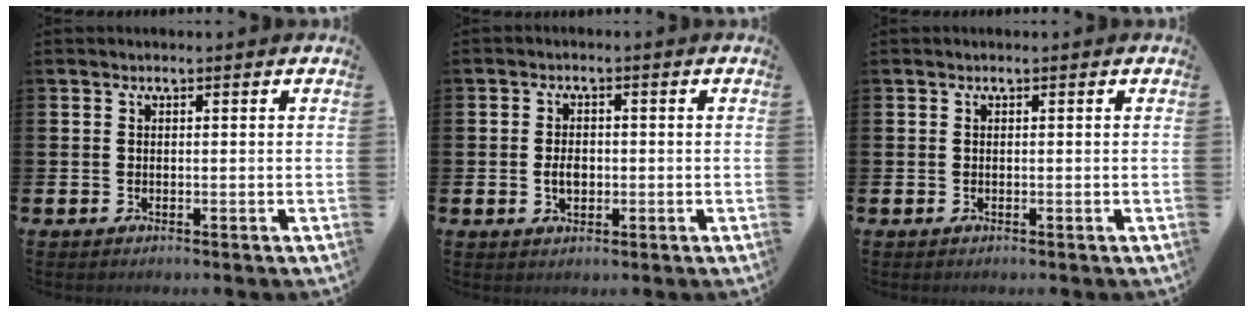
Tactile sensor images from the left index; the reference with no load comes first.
{"total": 2.6, "force": [-0.3, 1.8, 1.9], "torque": [-0.018, -0.002, -0.011]}
{"total": 0.0}